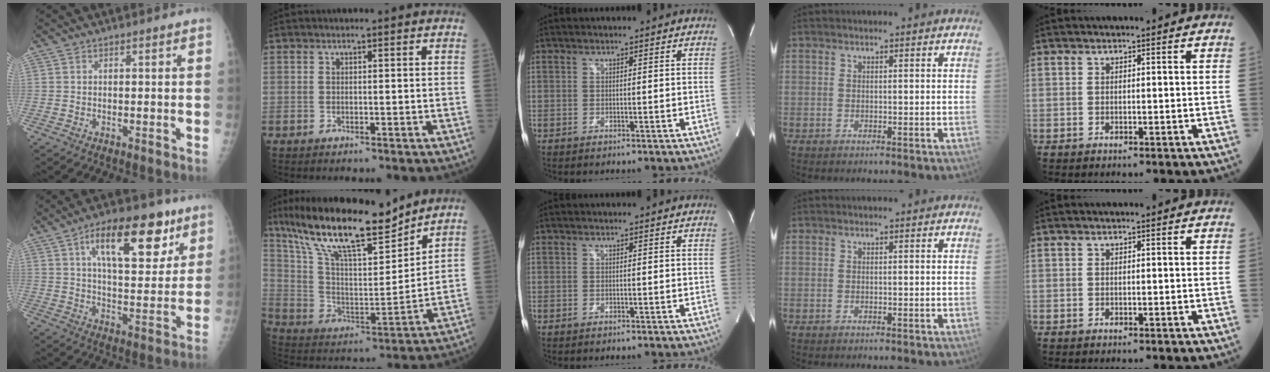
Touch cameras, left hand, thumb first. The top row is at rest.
{"thumb": {"total": 17.6, "force": [8.8, 7.7, 13.2], "torque": [-0.158, -0.029, 0.137]}, "index": {"total": 18.0, "force": [14.6, 2.6, 10.2], "torque": [-0.187, -0.001, 0.265]}}